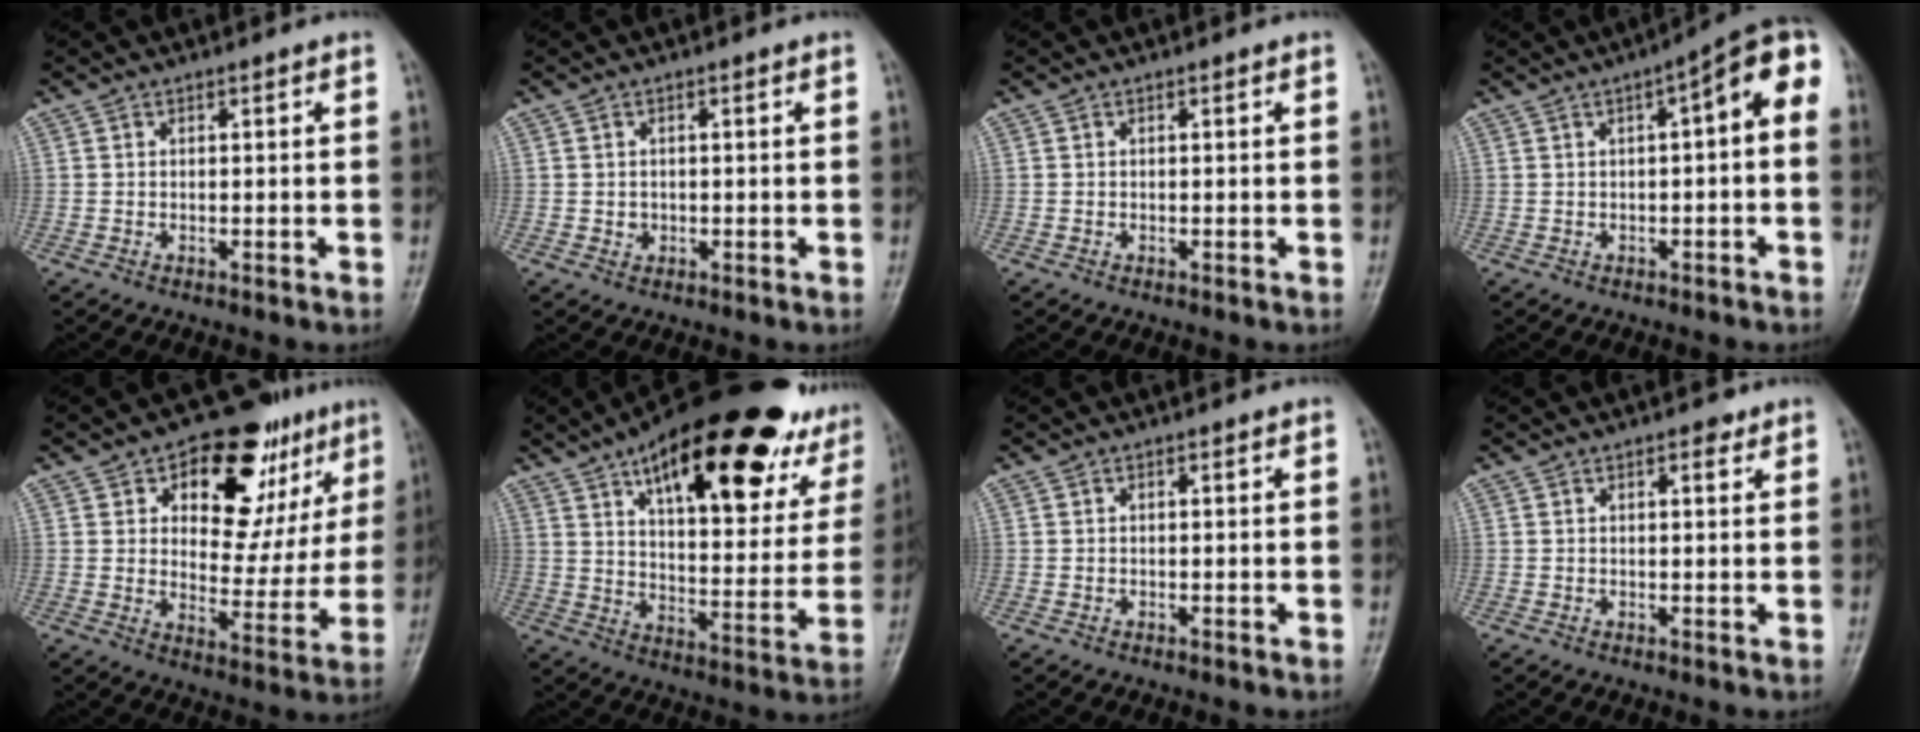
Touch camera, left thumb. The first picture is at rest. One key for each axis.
{"total": 1.3, "fx": -0.2, "fy": 1.2, "fz": 0.4, "tx": 0.003, "ty": 0.005, "tz": -0.001}
{"total": 0.0}
{"total": 8.6, "fx": 1.1, "fy": 2.8, "fz": 8.1, "tx": -0.097, "ty": 0.038, "tz": 0.003}
{"total": 19.7, "fx": 9.2, "fy": 10.9, "fz": 13.6, "tx": -0.122, "ty": -0.027, "tz": 0.131}
{"total": 31.8, "fx": 19.2, "fy": 12.4, "fz": 22.1, "tx": -0.286, "ty": -0.031, "tz": 0.279}
{"total": 0.0}
{"total": 1.7, "fx": 1.0, "fy": 0.8, "fz": 1.1, "tx": -0.005, "ty": -0.001, "tz": 0.011}